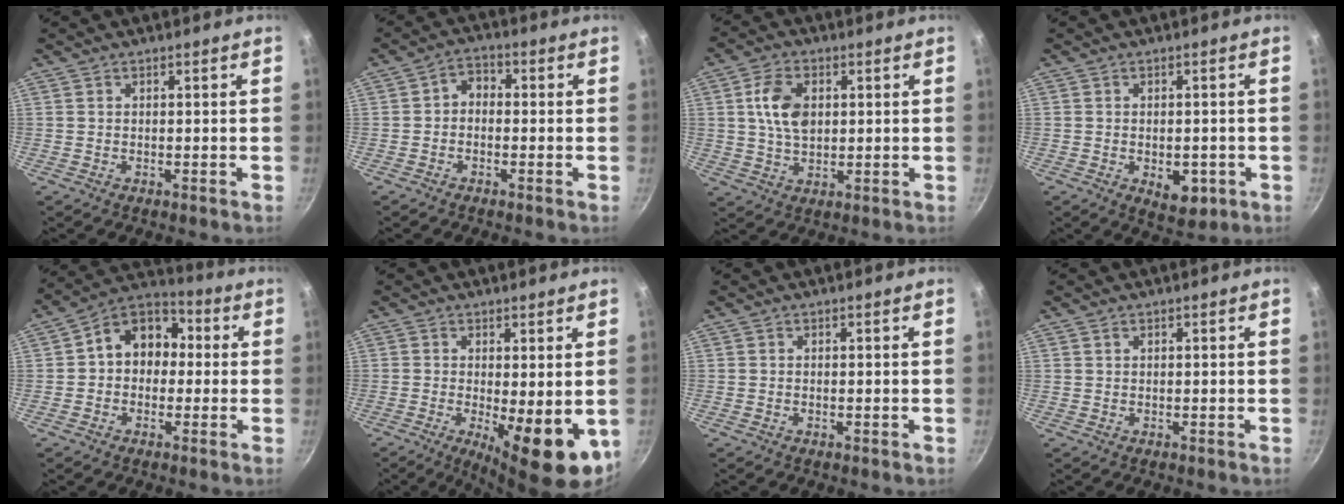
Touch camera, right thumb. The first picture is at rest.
{"total": 3.7, "force": [-0.7, 2.8, 2.3], "torque": [-0.027, 0.017, -0.022]}
{"total": 8.5, "force": [1.6, 5.5, 6.3], "torque": [-0.106, 0.000, 0.029]}
{"total": 6.4, "force": [-1.9, 3.8, 4.8], "torque": [-0.042, 0.001, -0.018]}
{"total": 11.3, "force": [0.5, 9.0, 6.9], "torque": [-0.061, 0.033, -0.017]}
{"total": 11.3, "force": [-2.1, 3.7, 10.5], "torque": [-0.129, -0.009, -0.016]}
{"total": 0.0}
{"total": 0.5, "force": [0.3, 0.3, 0.2], "torque": [-0.003, 0.001, 0.006]}